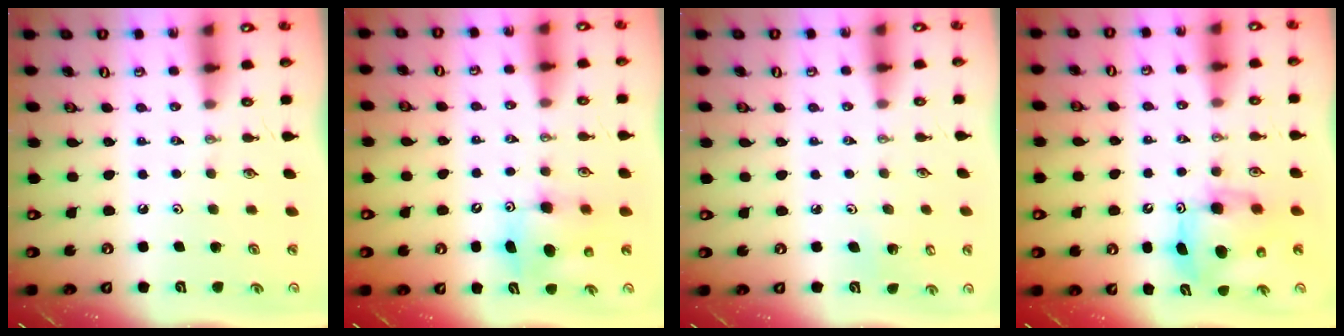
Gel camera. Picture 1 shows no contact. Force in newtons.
{"total": 8.8, "press": 8.5, "slide": 2.3}
{"total": 3.1, "press": 3.0, "slide": 0.2}
{"total": 8.8, "press": 8.8, "slide": 0.4}